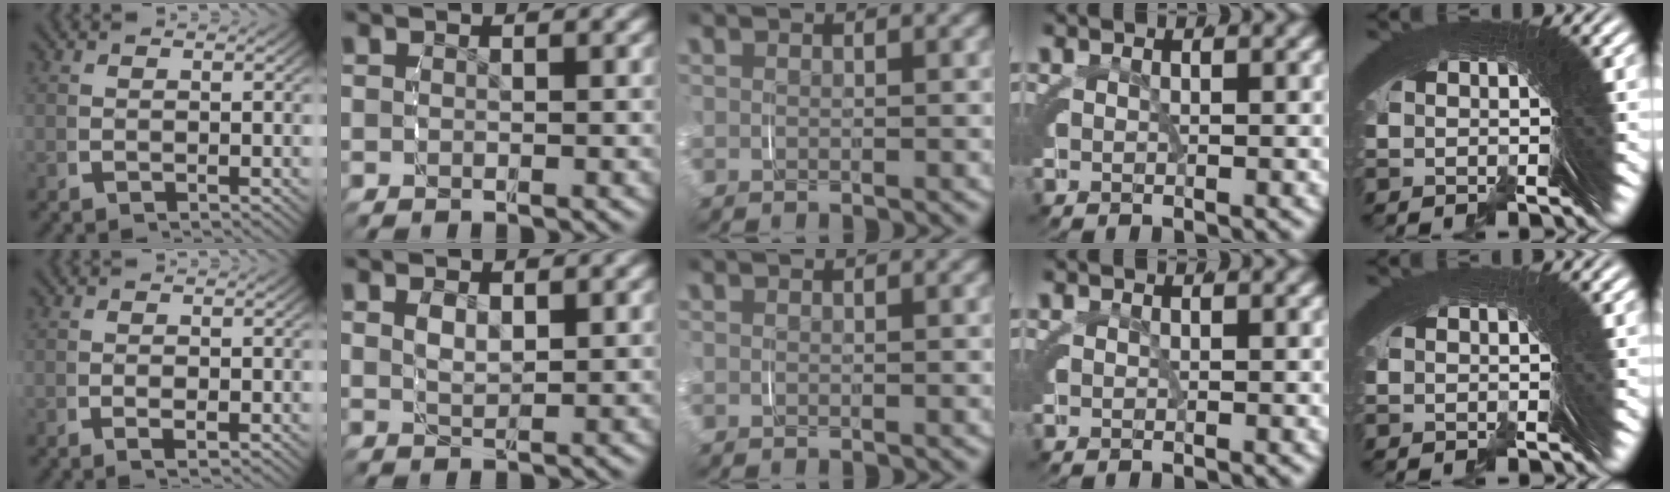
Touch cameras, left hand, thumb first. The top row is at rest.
{"thumb": {"total": 1.3, "force": [-0.4, 0.5, 1.1], "torque": [-0.026, -0.005, -0.006]}, "index": {"total": 1.6, "force": [0.6, 0.3, 1.4], "torque": [-0.025, -0.011, 0.022]}, "little": {"total": 0.7, "force": [0.2, -0.2, -0.7], "torque": [0.013, 0.004, 0.001]}}